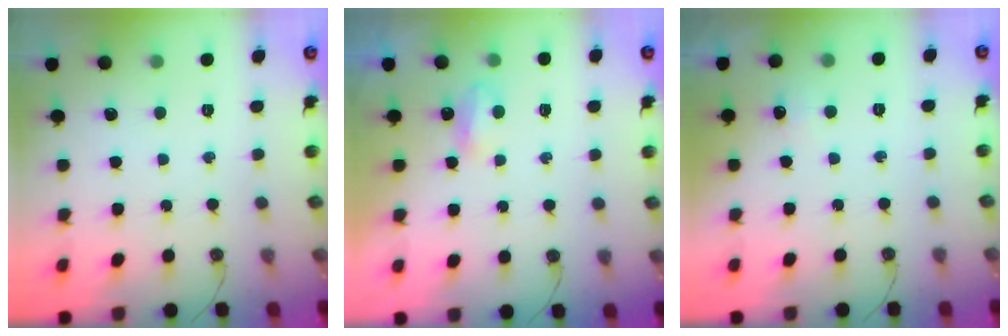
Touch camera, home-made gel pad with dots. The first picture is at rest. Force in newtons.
{"total": 3.9, "press": 3.9, "slide": 0.7}
{"total": 4.3, "press": 4.2, "slide": 0.7}